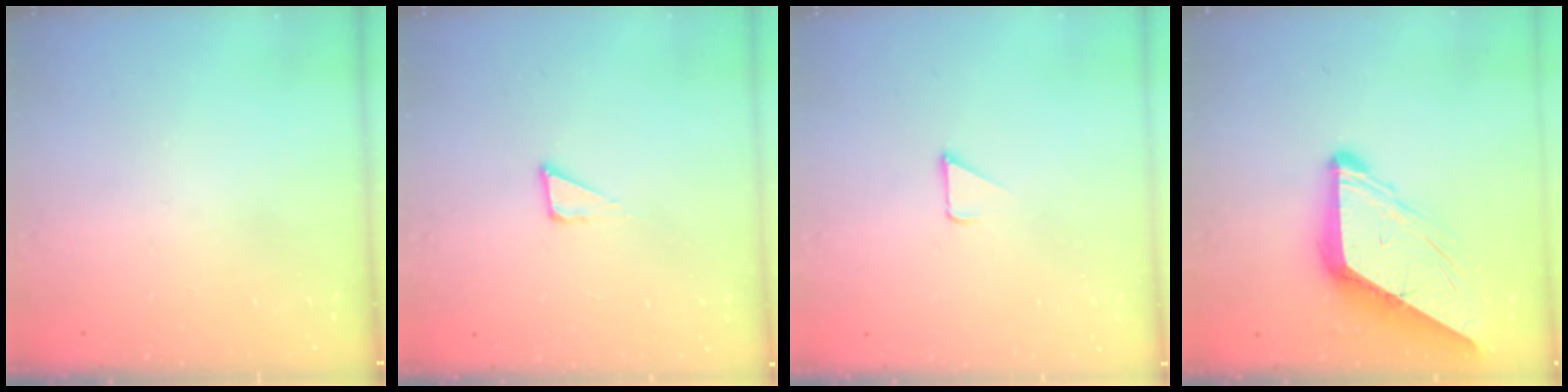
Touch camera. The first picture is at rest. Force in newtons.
{"total": 3.8, "press": 3.7, "slide": 0.9}
{"total": 2.4, "press": 2.4, "slide": 0.2}
{"total": 11.4, "press": 11.3, "slide": 1.3}